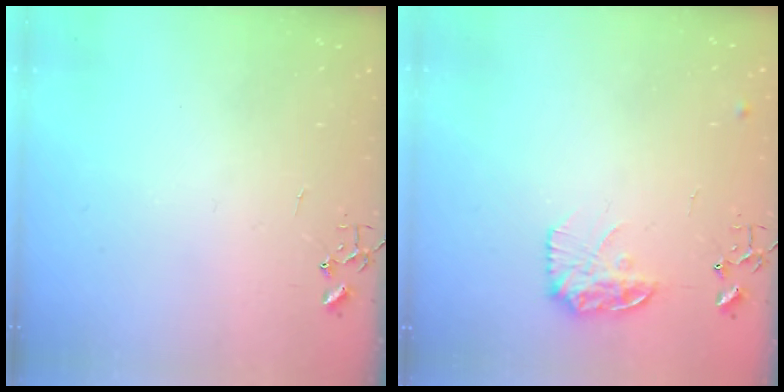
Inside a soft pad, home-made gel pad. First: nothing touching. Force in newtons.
{"total": 12.3, "press": 12.3, "slide": 0.5}